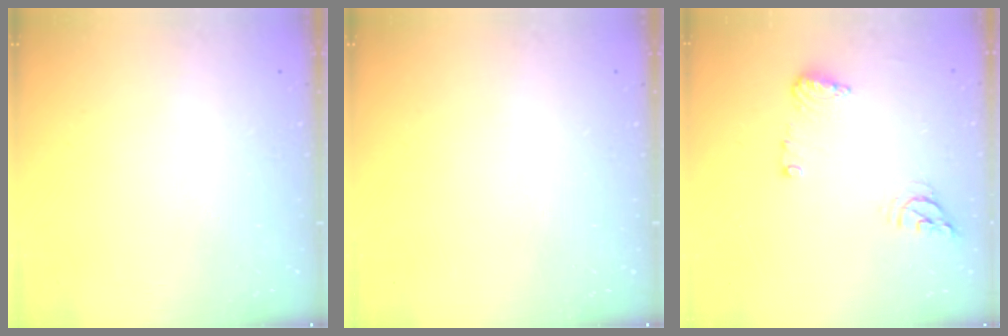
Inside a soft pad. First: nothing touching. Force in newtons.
{"total": 0.0}
{"total": 11.7, "press": 10.0, "slide": 6.1}